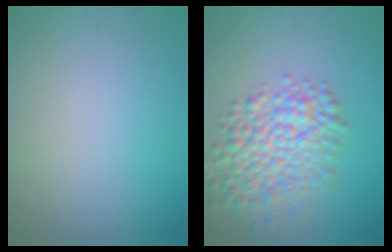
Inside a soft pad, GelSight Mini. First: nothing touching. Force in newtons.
{"total": 6.7, "press": 6.7, "slide": 0.2}